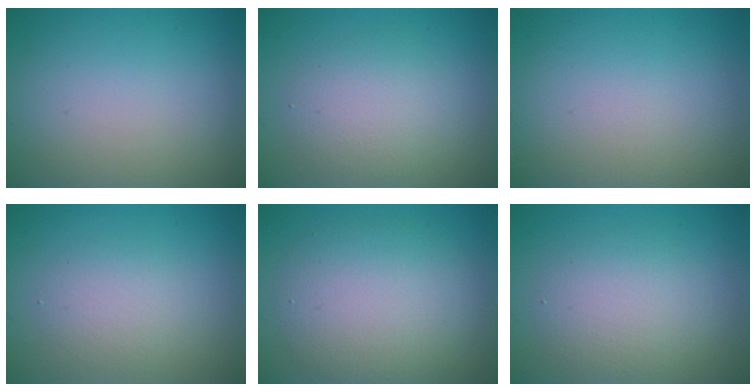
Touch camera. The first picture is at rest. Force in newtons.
{"total": 3.4, "press": 3.4, "slide": 0.2}
{"total": 0.0}
{"total": 2.4, "press": 2.4, "slide": 0.1}
{"total": 5.9, "press": 5.8, "slide": 0.7}
{"total": 3.5, "press": 3.5, "slide": 0.2}